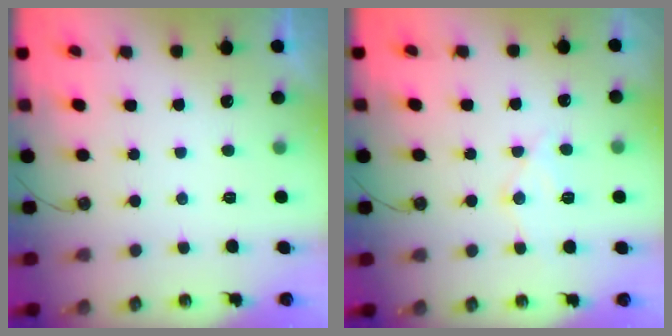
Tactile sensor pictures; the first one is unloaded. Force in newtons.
{"total": 10.6, "press": 10.6, "slide": 0.9}